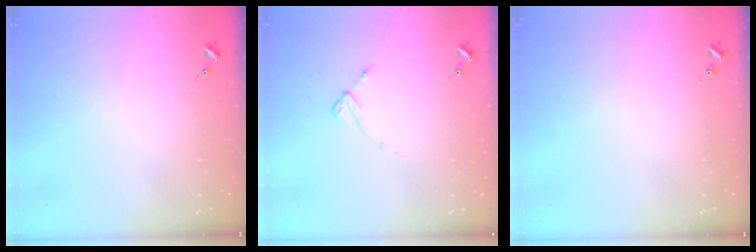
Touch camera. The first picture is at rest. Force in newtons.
{"total": 2.4, "press": 2.4, "slide": 0.3}
{"total": 0.0}